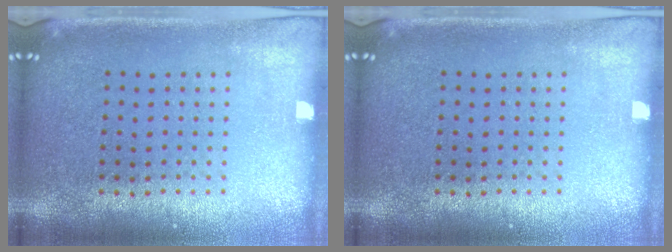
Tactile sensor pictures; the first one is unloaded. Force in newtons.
{"total": 0.0}